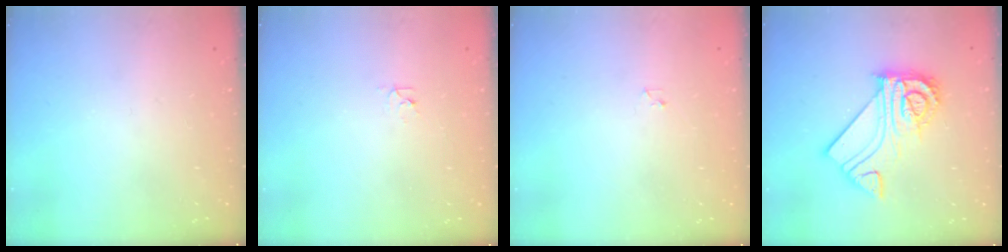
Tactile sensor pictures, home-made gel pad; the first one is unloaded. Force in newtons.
{"total": 2.3, "press": 2.3, "slide": 0.2}
{"total": 1.6, "press": 1.6, "slide": 0.2}
{"total": 16.7, "press": 16.6, "slide": 1.4}